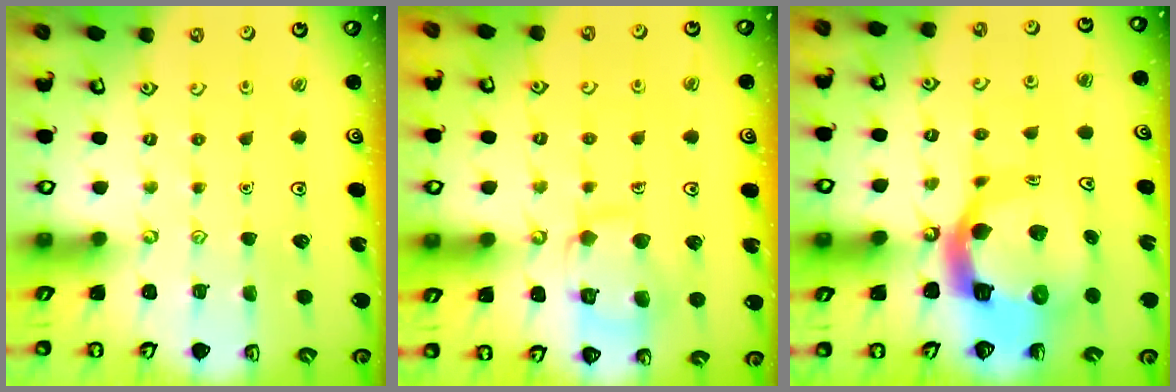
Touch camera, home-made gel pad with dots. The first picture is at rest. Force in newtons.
{"total": 11.8, "press": 11.7, "slide": 0.9}
{"total": 14.4, "press": 14.3, "slide": 1.6}